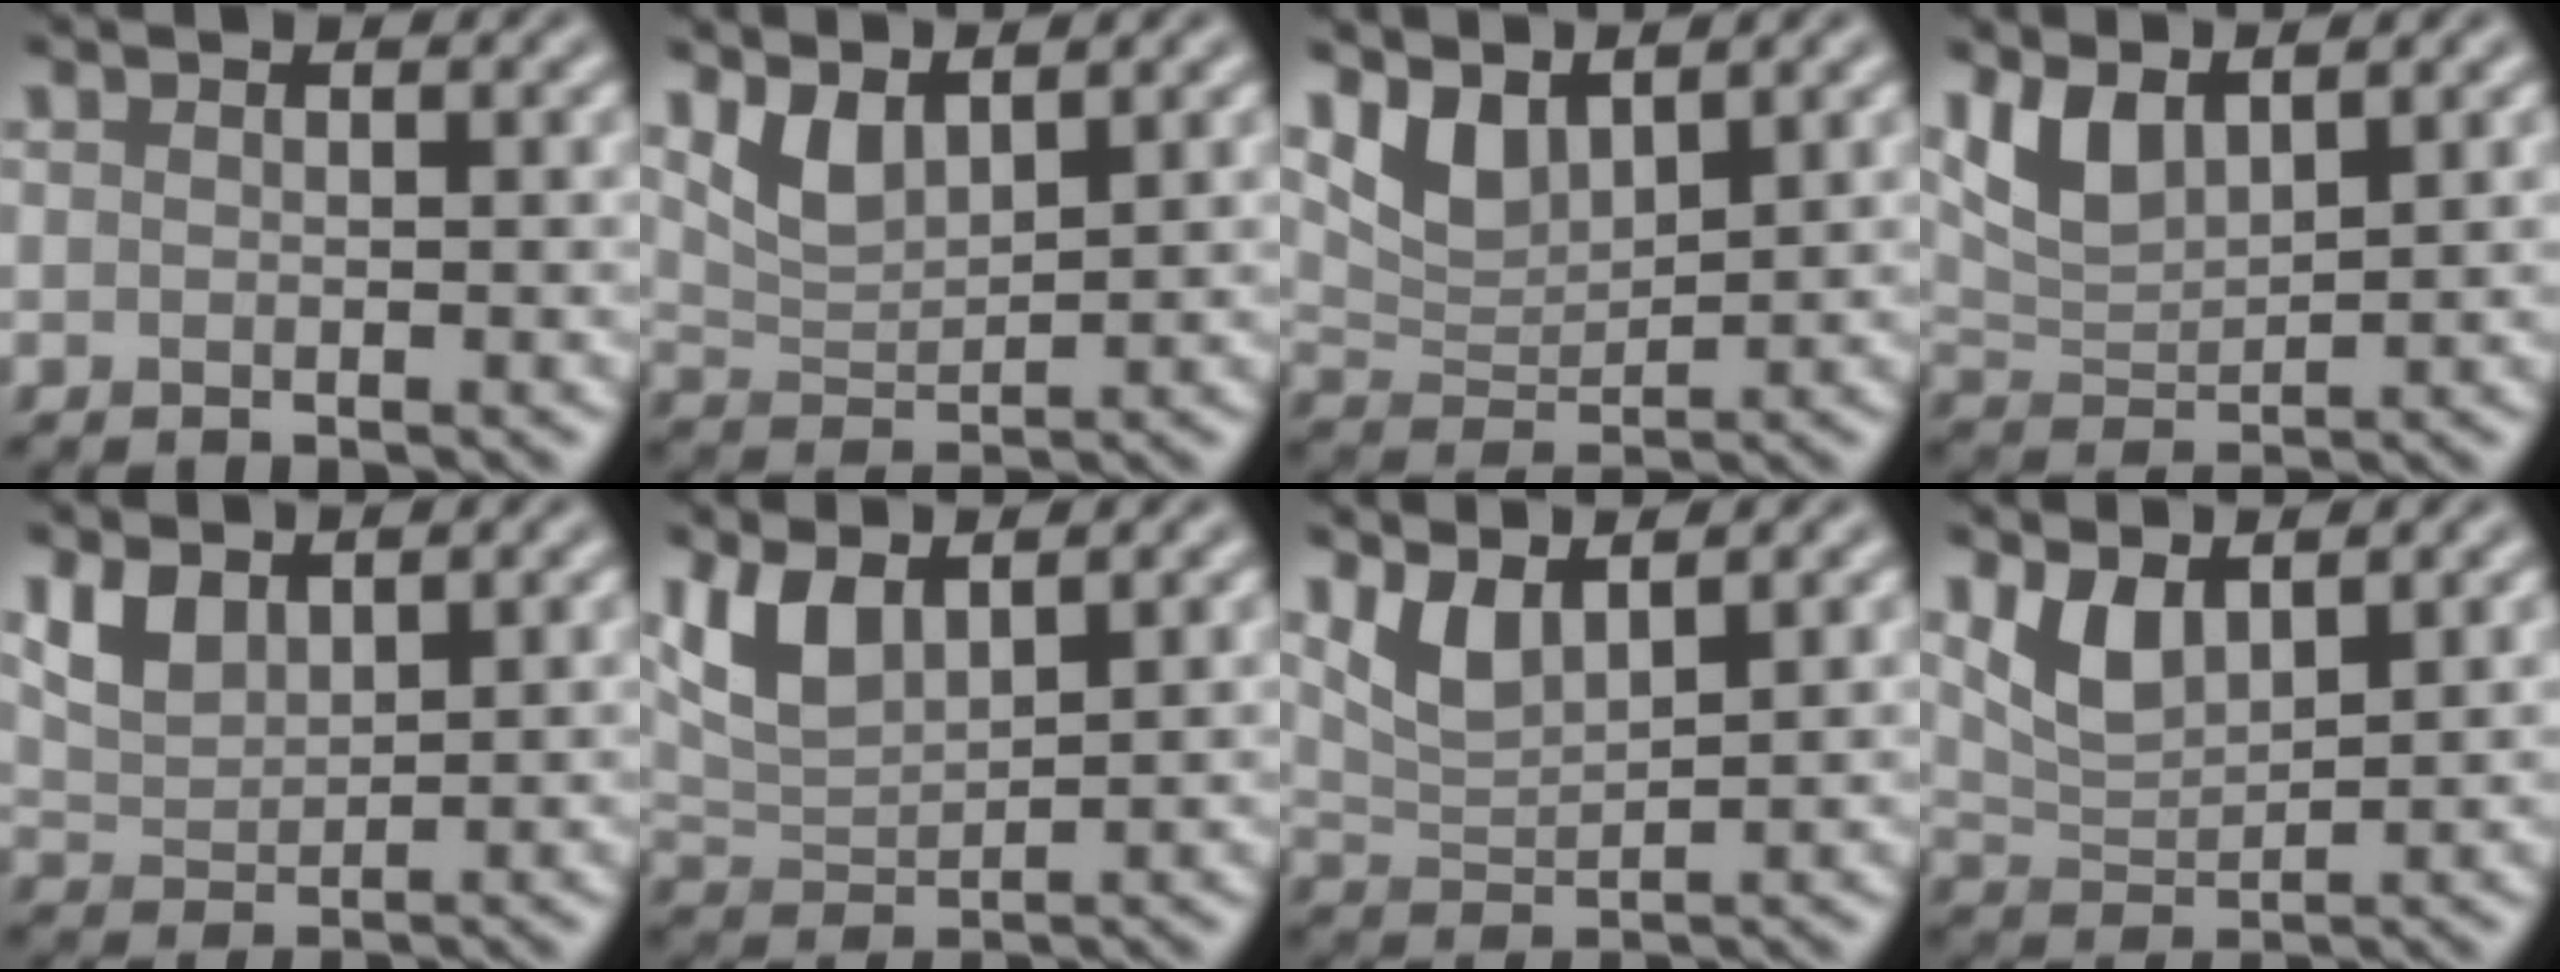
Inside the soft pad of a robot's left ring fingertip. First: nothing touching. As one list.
[{"total": 3.0, "force": [2.0, 1.1, 1.9], "torque": [-0.042, -0.011, 0.048]}, {"total": 3.6, "force": [2.6, 1.5, 2.0], "torque": [-0.046, -0.012, 0.054]}, {"total": 3.8, "force": [2.5, 1.6, 2.4], "torque": [-0.055, -0.006, 0.052]}, {"total": 3.0, "force": [1.9, 1.6, 1.7], "torque": [-0.040, -0.003, 0.043]}, {"total": 4.3, "force": [2.5, 1.8, 2.9], "torque": [-0.067, -0.003, 0.051]}, {"total": 3.0, "force": [2.1, 0.9, 2.0], "torque": [-0.046, -0.010, 0.048]}, {"total": 3.3, "force": [2.0, 1.4, 2.3], "torque": [-0.050, -0.009, 0.046]}]